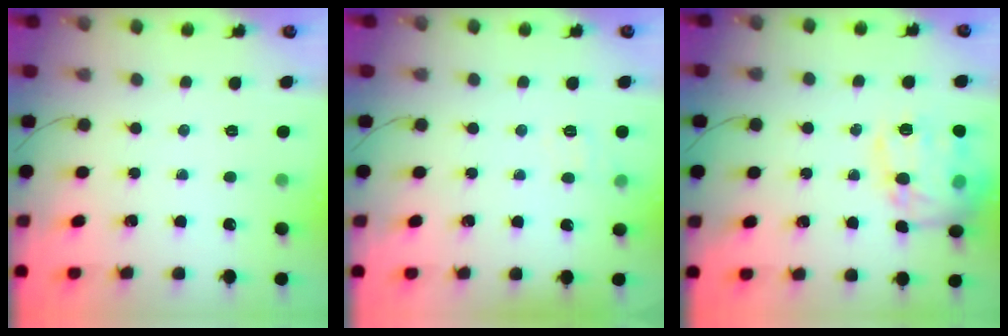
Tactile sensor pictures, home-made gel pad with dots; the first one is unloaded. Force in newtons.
{"total": 6.3, "press": 6.2, "slide": 1.5}
{"total": 19.4, "press": 19.3, "slide": 1.6}